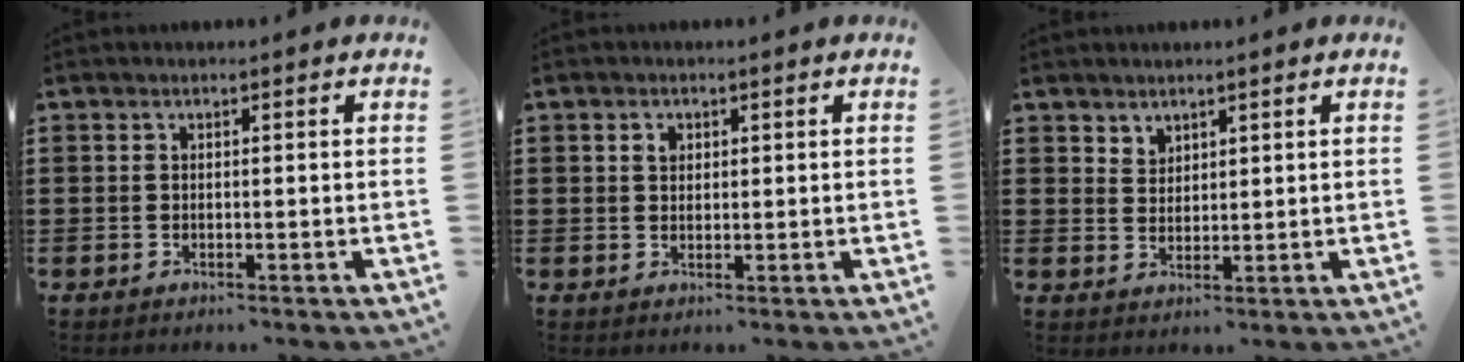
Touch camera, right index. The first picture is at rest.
{"total": 1.7, "force": [0.7, 1.2, 0.9], "torque": [-0.020, 0.007, 0.012]}
{"total": 2.6, "force": [2.1, 1.4, 0.0], "torque": [-0.006, 0.004, 0.042]}